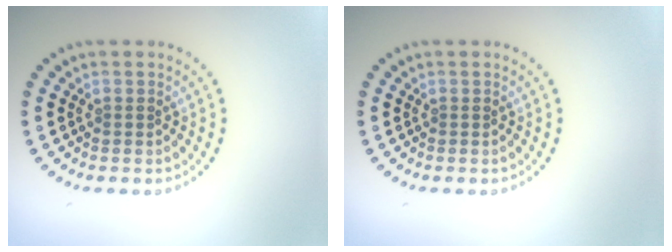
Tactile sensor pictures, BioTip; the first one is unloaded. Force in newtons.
{"total": 0.0}